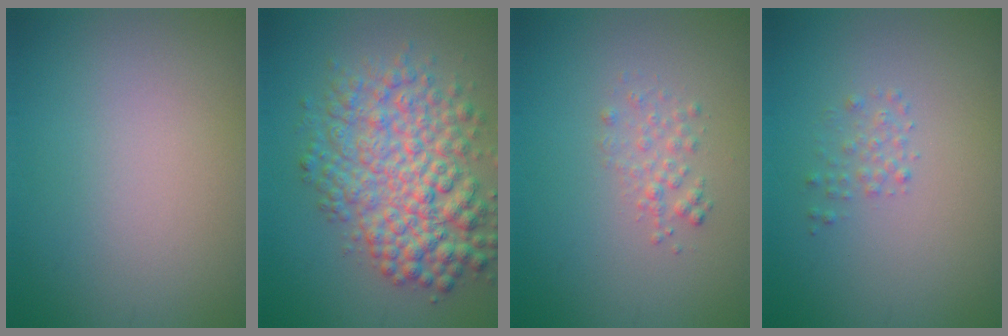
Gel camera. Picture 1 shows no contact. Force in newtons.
{"total": 7.6, "press": 7.6, "slide": 0.2}
{"total": 1.4, "press": 1.4, "slide": 0.1}
{"total": 1.0, "press": 1.0, "slide": 0.0}